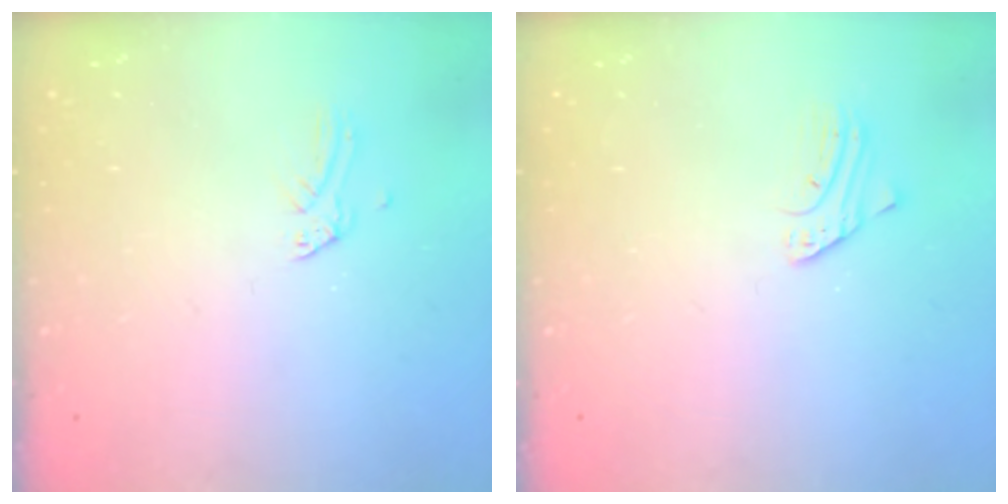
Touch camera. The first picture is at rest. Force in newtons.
{"total": 2.0, "press": 2.0, "slide": 0.1}